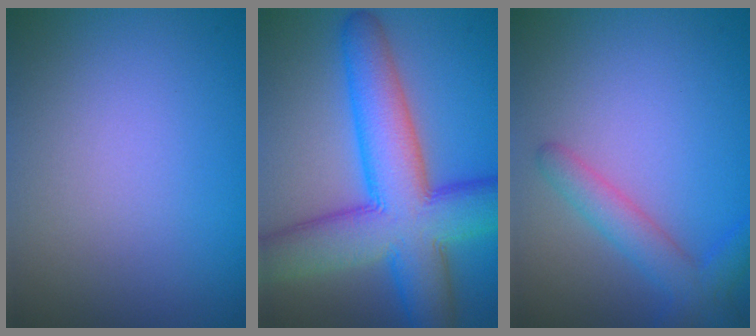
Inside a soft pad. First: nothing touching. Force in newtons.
{"total": 11.5, "press": 11.5, "slide": 0.3}
{"total": 3.0, "press": 3.0, "slide": 0.2}